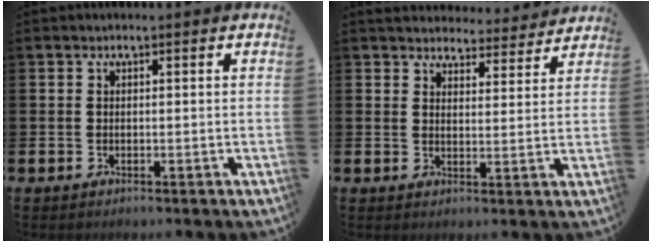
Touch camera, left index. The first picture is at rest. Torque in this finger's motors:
{"motor_torque": [0.92, -1.22, 0.22, -0.01]}